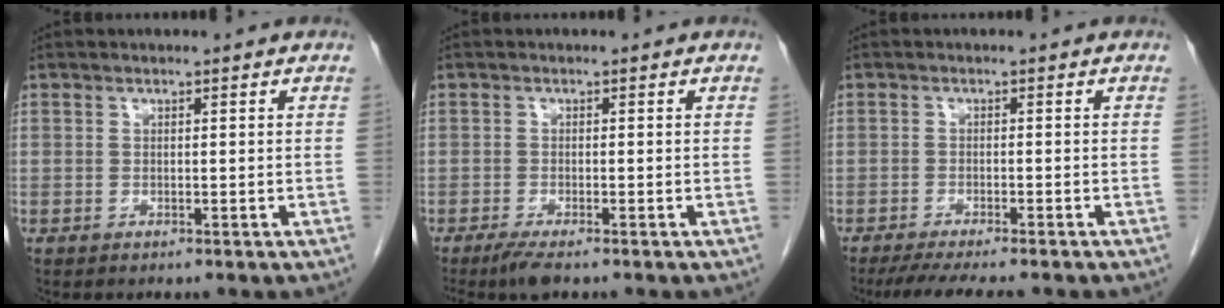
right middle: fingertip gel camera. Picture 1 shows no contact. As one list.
[{"total": 3.1, "force": [-2.4, 0.3, 2.0], "torque": [-0.040, -0.008, -0.044]}, {"total": 8.7, "force": [-7.4, 0.9, 4.5], "torque": [-0.058, -0.012, -0.112]}]